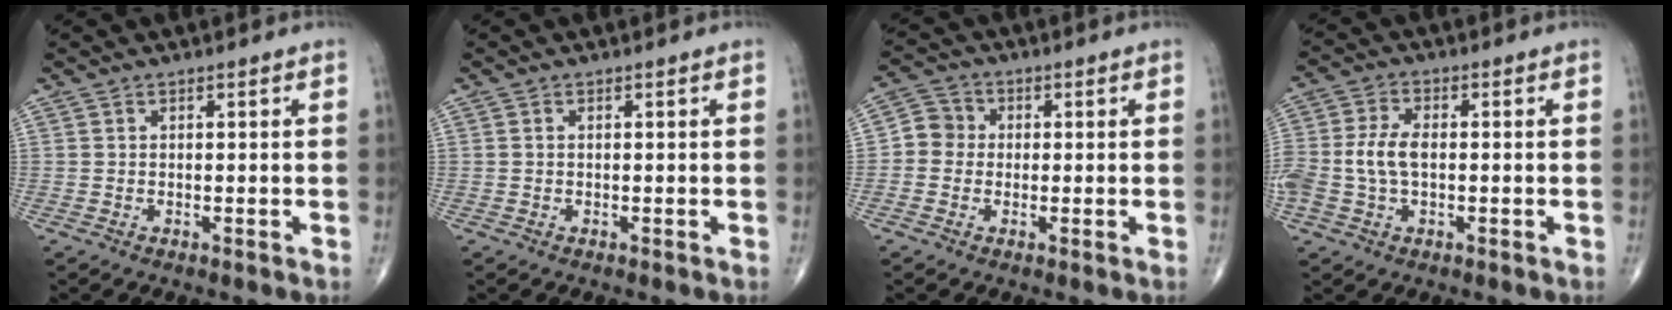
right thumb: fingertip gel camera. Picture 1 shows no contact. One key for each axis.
{"total": 0.0}
{"total": 4.7, "fx": -0.3, "fy": 4.4, "fz": 1.5, "tx": -0.006, "ty": 0.013, "tz": -0.019}
{"total": 7.8, "fx": -0.5, "fy": 4.6, "fz": 6.3, "tx": -0.150, "ty": 0.016, "tz": -0.012}